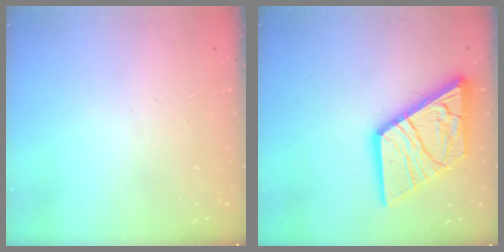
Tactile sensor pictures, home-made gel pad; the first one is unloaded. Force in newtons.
{"total": 20.2, "press": 20.0, "slide": 2.4}